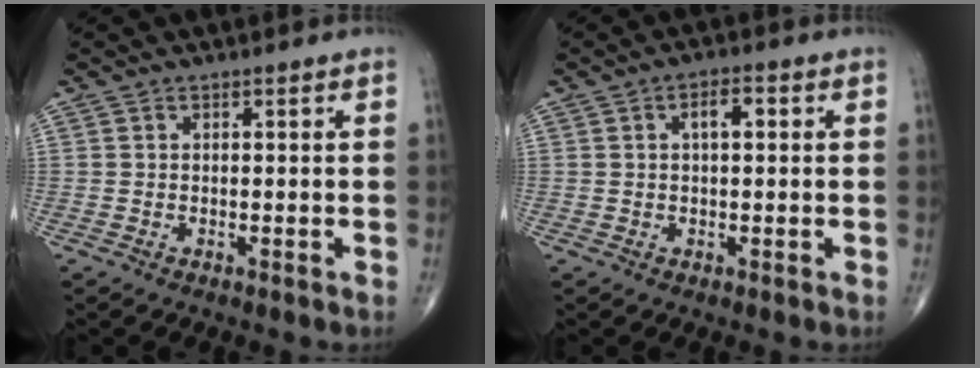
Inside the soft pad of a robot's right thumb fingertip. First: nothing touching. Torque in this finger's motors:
{"motor_torque": [0.66, 2.24, 0.82, 0.17, 0.02]}